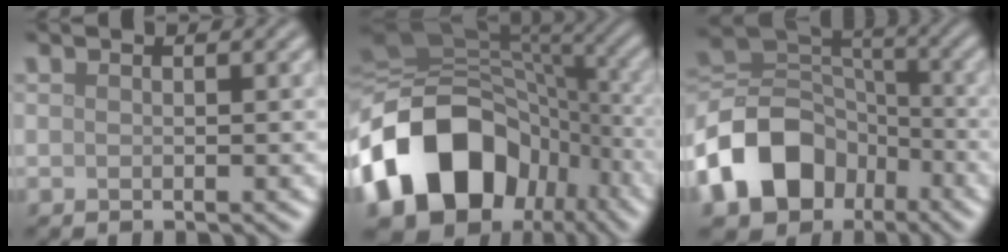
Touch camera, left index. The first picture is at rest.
{"total": 17.4, "force": [-6.3, 13.2, 9.5], "torque": [-0.196, -0.019, -0.109]}
{"total": 12.2, "force": [-5.8, 8.8, 6.1], "torque": [-0.132, 0.000, -0.118]}